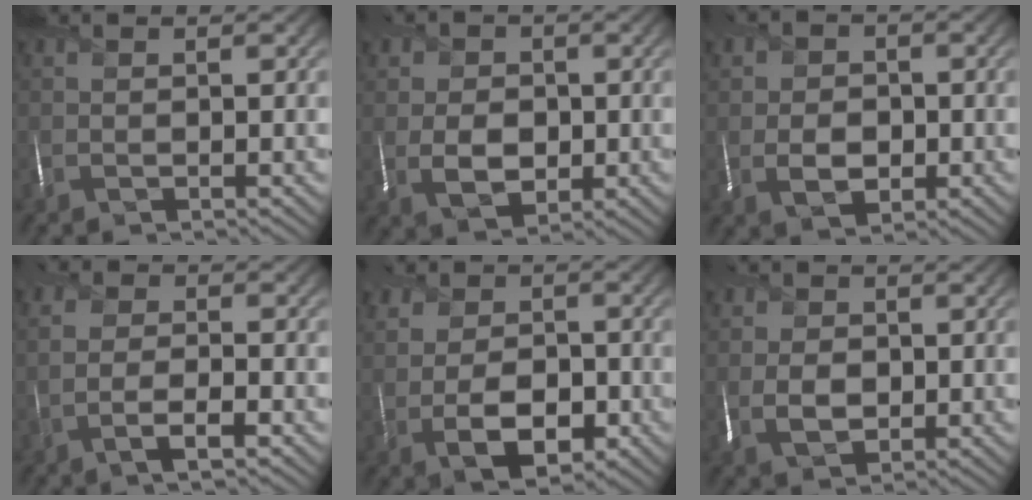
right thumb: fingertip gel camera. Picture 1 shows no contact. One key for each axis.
{"total": 6.1, "fx": -0.2, "fy": 5.0, "fz": 3.6, "tx": -0.069, "ty": -0.004, "tz": -0.015}
{"total": 4.8, "fx": -0.8, "fy": 3.8, "fz": 2.8, "tx": -0.042, "ty": -0.007, "tz": -0.020}
{"total": 4.2, "fx": -1.6, "fy": 1.8, "fz": 3.5, "tx": -0.068, "ty": -0.003, "tz": -0.035}
{"total": 9.0, "fx": -1.5, "fy": 6.5, "fz": 6.0, "tx": -0.092, "ty": -0.003, "tz": -0.040}
{"total": 4.6, "fx": -0.1, "fy": 3.7, "fz": 2.7, "tx": -0.053, "ty": -0.002, "tz": -0.005}